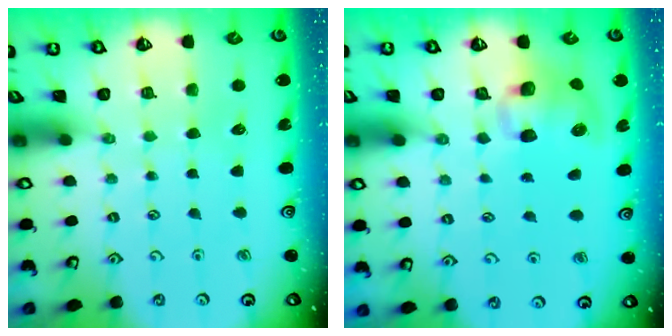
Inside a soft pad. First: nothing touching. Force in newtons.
{"total": 10.2, "press": 10.1, "slide": 1.5}